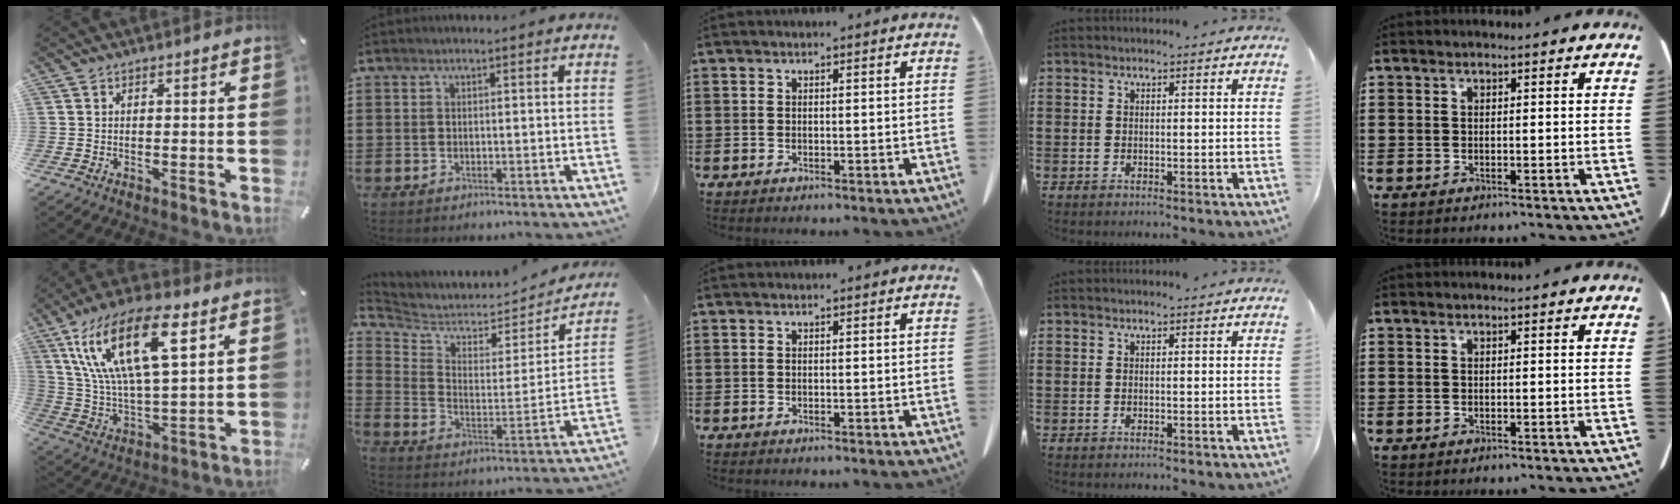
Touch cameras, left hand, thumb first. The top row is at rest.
{"thumb": {"total": 21.7, "force": [10.4, 8.7, 16.9], "torque": [-0.354, -0.024, 0.167]}, "index": {"total": 4.5, "force": [4.2, 1.5, 0.9], "torque": [-0.047, -0.038, 0.068]}}